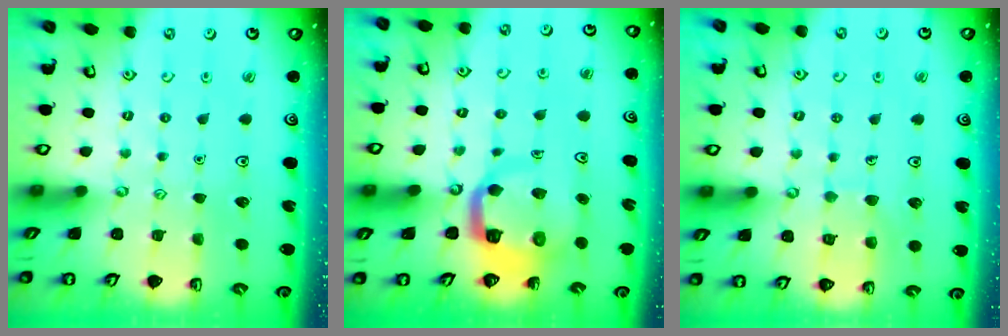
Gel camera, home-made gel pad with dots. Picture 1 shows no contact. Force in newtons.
{"total": 9.2, "press": 9.1, "slide": 1.2}
{"total": 6.2, "press": 6.2, "slide": 0.5}